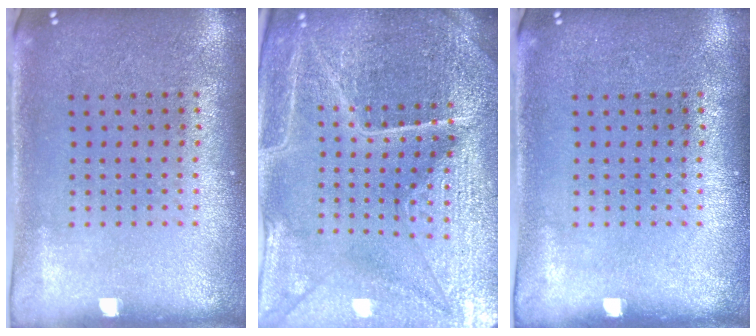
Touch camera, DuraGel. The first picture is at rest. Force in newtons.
{"total": 5.6, "press": 5.1, "slide": 2.2}
{"total": 0.0}